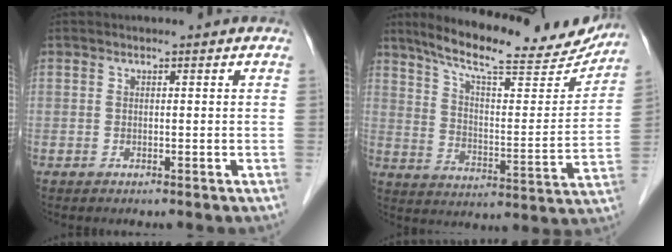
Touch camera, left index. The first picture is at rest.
{"total": 22.4, "force": [19.4, 3.9, 10.4], "torque": [-0.159, -0.008, 0.270]}